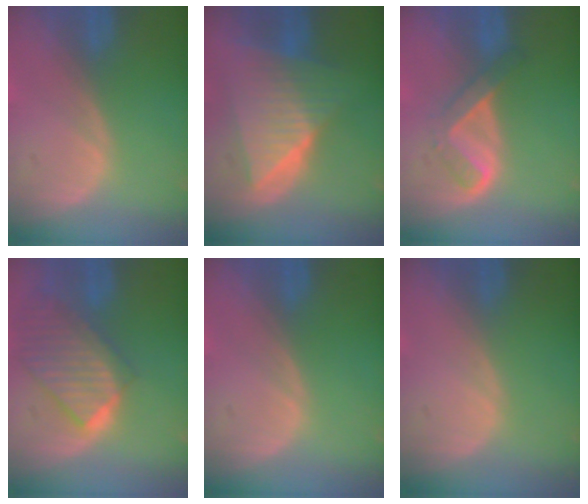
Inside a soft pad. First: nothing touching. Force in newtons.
{"total": 9.9, "press": 9.8, "slide": 0.6}
{"total": 5.2, "press": 4.4, "slide": 2.9}
{"total": 9.8, "press": 8.6, "slide": 4.8}
{"total": 0.0}
{"total": 0.0}